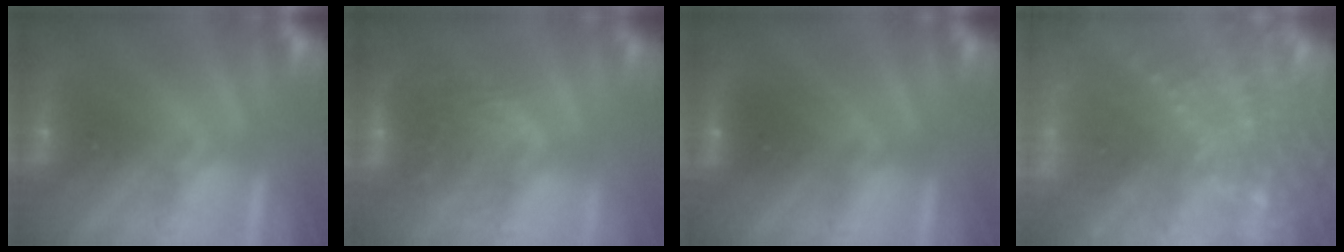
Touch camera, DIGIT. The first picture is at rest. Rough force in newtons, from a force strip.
{"total": 11.0}
{"total": 2.8}
{"total": 6.9}